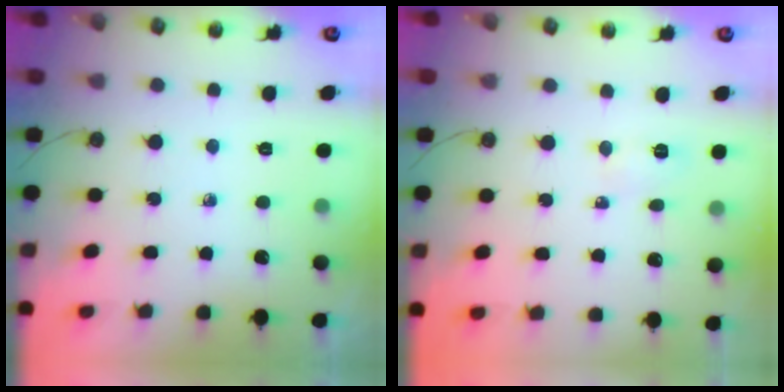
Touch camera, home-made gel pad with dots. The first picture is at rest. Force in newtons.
{"total": 3.3, "press": 3.2, "slide": 0.9}